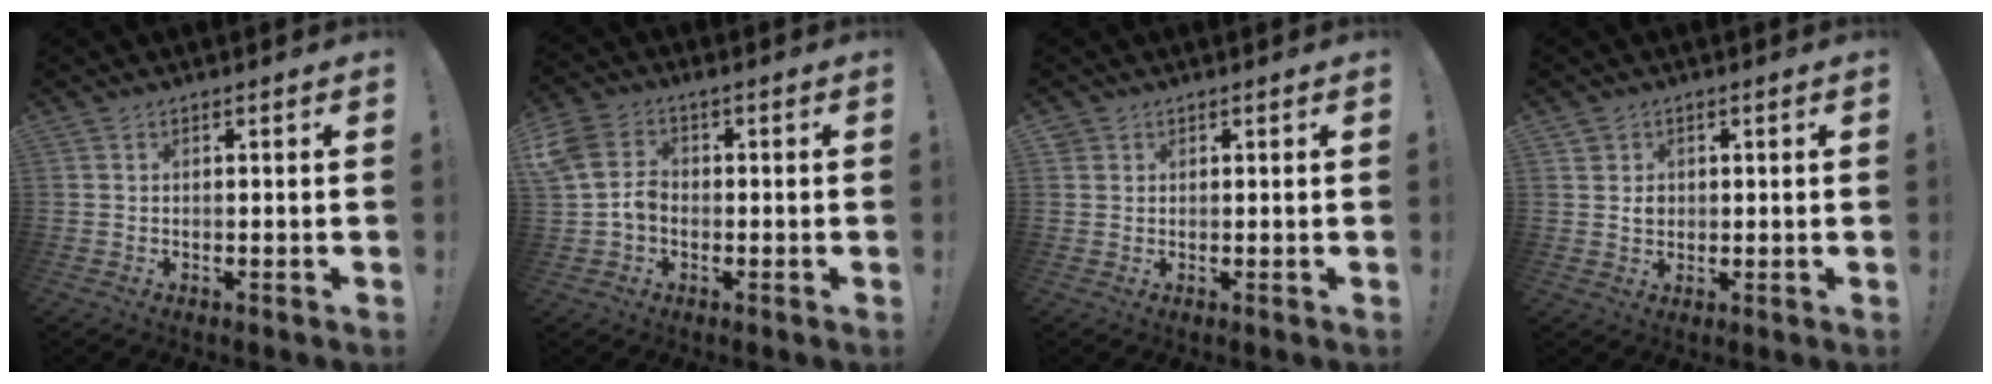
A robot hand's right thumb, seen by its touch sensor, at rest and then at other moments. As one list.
[{"total": 8.1, "force": [-0.8, 6.3, 5.1], "torque": [-0.109, 0.008, -0.014]}, {"total": 1.5, "force": [1.0, 1.1, 0.2], "torque": [0.001, -0.006, 0.018]}, {"total": 2.9, "force": [0.9, 2.6, 0.9], "torque": [0.001, -0.009, 0.011]}]